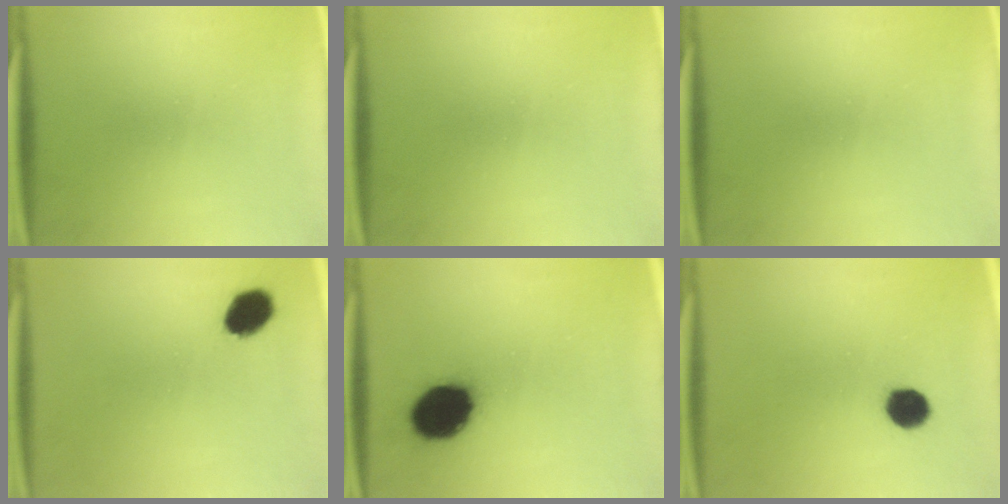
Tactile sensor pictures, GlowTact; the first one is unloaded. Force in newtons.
{"total": 0.0}
{"total": 0.0}
{"total": 6.1}
{"total": 14.2}
{"total": 5.3}